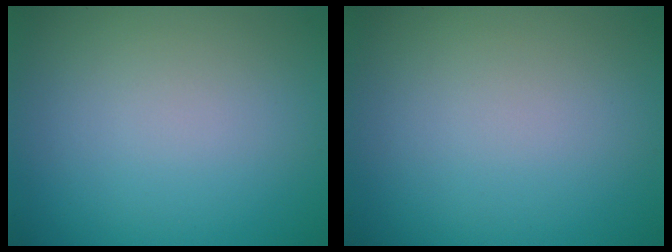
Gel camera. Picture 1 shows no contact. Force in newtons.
{"total": 0.0}